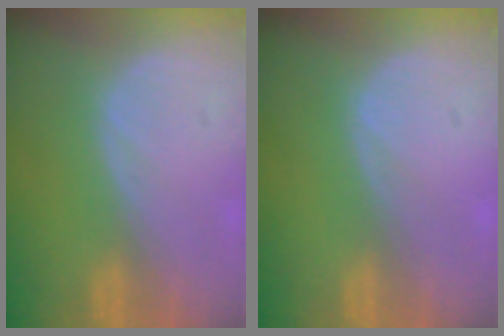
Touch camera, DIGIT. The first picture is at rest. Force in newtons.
{"total": 0.0}